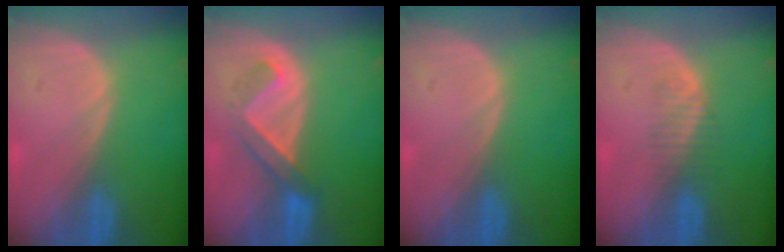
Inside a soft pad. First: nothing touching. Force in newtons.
{"total": 5.1, "press": 4.7, "slide": 2.0}
{"total": 0.0}
{"total": 2.2, "press": 2.0, "slide": 0.9}